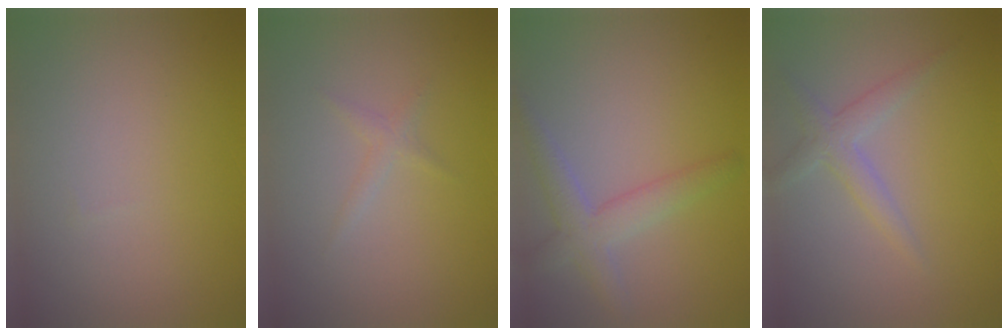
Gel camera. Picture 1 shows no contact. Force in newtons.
{"total": 1.0, "press": 1.0, "slide": 0.1}
{"total": 3.2, "press": 3.2, "slide": 0.2}
{"total": 2.2, "press": 2.2, "slide": 0.0}